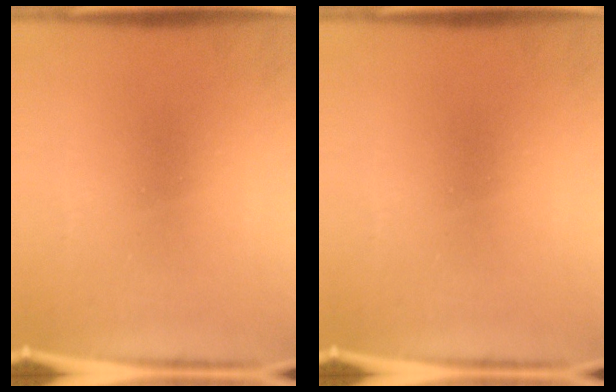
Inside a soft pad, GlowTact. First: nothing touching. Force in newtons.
{"total": 0.0}